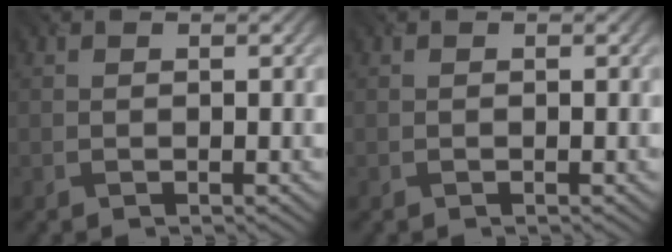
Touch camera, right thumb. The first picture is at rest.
{"total": 0.0}